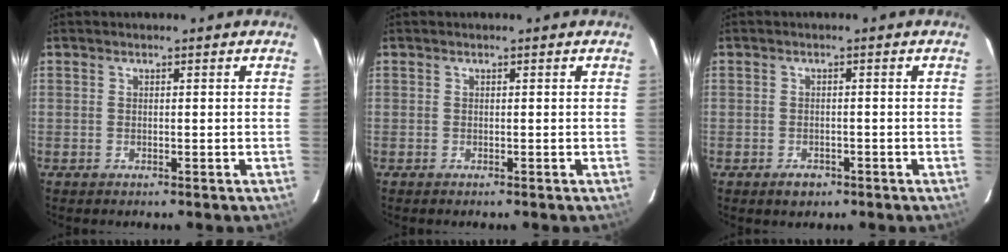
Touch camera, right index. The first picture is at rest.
{"total": 0.0}
{"total": 2.2, "force": [-1.4, 1.4, 0.9], "torque": [-0.014, 0.002, -0.015]}